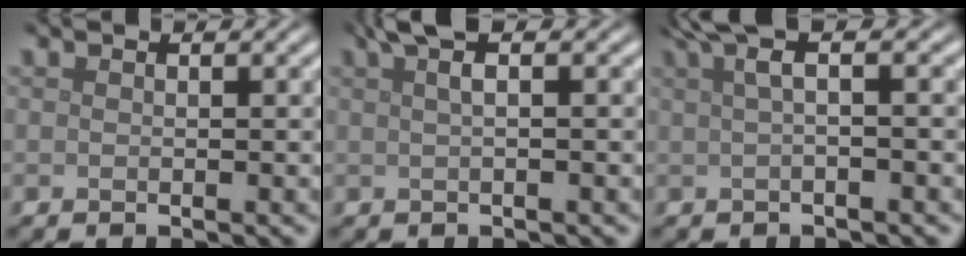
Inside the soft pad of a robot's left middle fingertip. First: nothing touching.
{"total": 2.9, "force": [1.4, 0.9, 2.3], "torque": [-0.030, 0.005, 0.015]}
{"total": 3.4, "force": [1.3, 1.1, 3.0], "torque": [-0.043, 0.006, 0.010]}